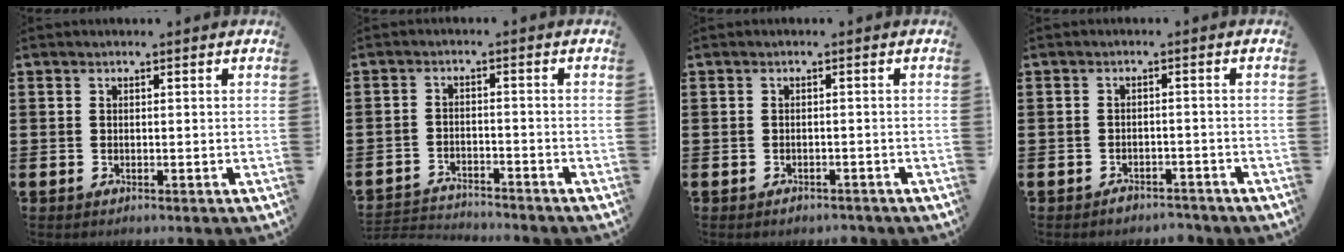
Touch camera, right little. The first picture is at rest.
{"total": 2.4, "force": [-2.4, 0.2, -0.1], "torque": [-0.006, 0.003, -0.054]}
{"total": 0.7, "force": [-0.6, 0.3, 0.1], "torque": [0.003, -0.005, -0.015]}
{"total": 1.6, "force": [-1.6, 0.3, -0.1], "torque": [-0.005, 0.004, -0.035]}